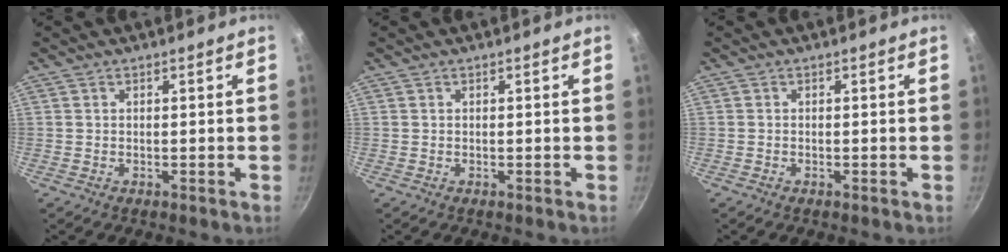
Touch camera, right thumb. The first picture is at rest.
{"total": 0.0}
{"total": 0.0}